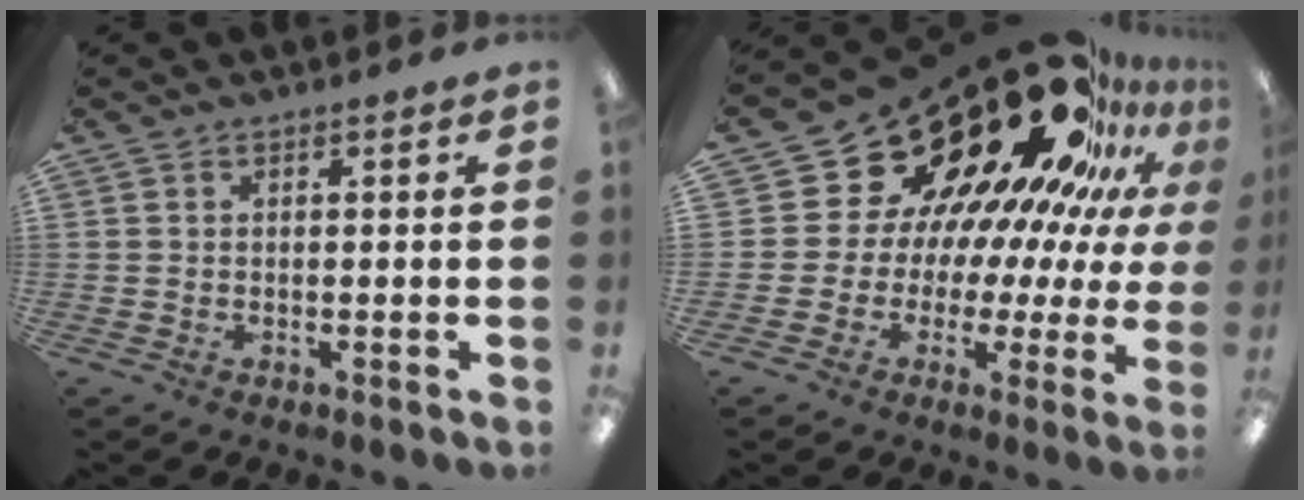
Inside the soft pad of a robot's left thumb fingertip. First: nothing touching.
{"total": 31.0, "force": [19.7, 17.0, 16.8], "torque": [-0.225, -0.175, 0.390]}